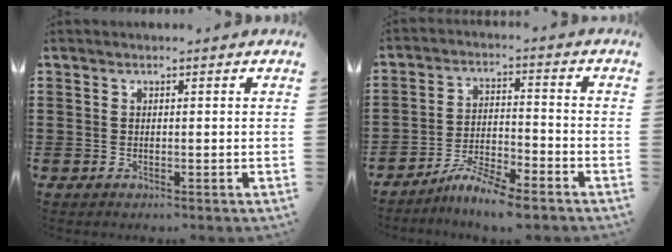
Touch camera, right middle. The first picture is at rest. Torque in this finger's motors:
{"motor_torque": [1.93, -0.21, 0.36, 0.15]}